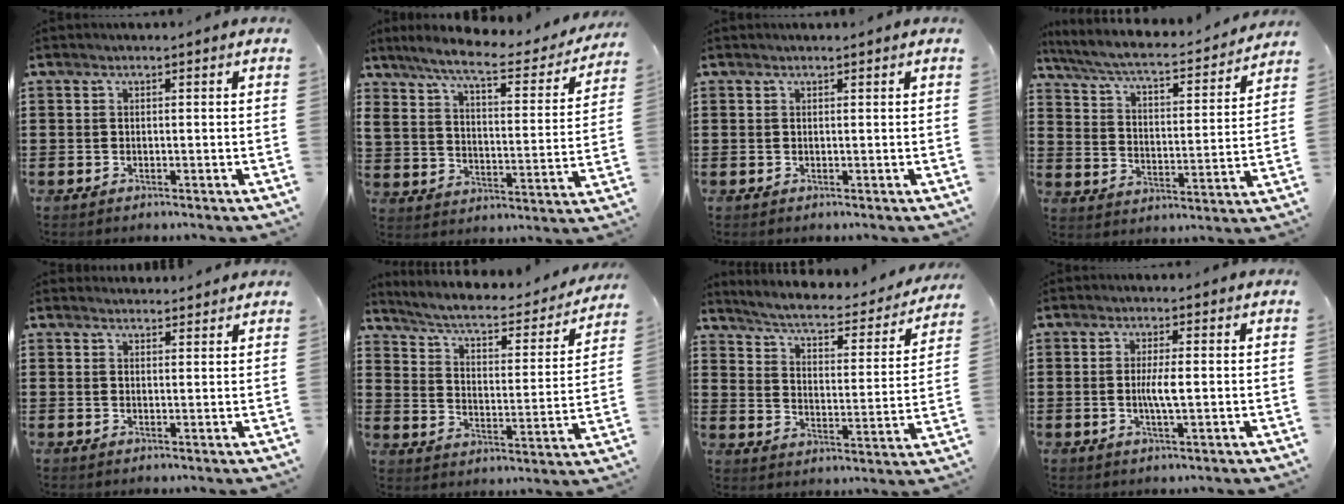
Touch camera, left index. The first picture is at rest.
{"total": 7.8, "force": [6.4, 0.5, 4.4], "torque": [-0.109, -0.030, 0.104]}
{"total": 0.0}
{"total": 4.9, "force": [4.4, 0.2, 2.0], "torque": [-0.063, -0.036, 0.066]}
{"total": 1.7, "force": [1.7, 0.2, 0.0], "torque": [-0.003, 0.002, 0.033]}
{"total": 4.9, "force": [4.2, 0.7, 2.5], "torque": [-0.069, -0.031, 0.063]}
{"total": 4.2, "force": [3.7, 0.3, 1.9], "torque": [-0.057, -0.032, 0.053]}
{"total": 3.6, "force": [-0.1, 0.5, 3.5], "torque": [-0.072, -0.005, -0.006]}